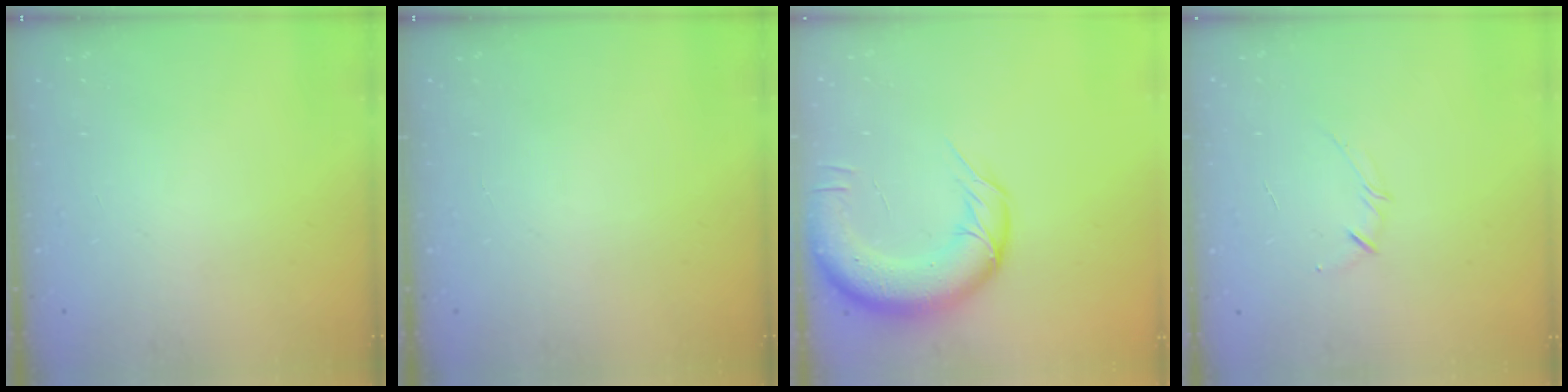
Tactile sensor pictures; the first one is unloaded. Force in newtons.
{"total": 0.0}
{"total": 15.9, "press": 15.5, "slide": 3.7}
{"total": 2.5, "press": 2.4, "slide": 0.4}